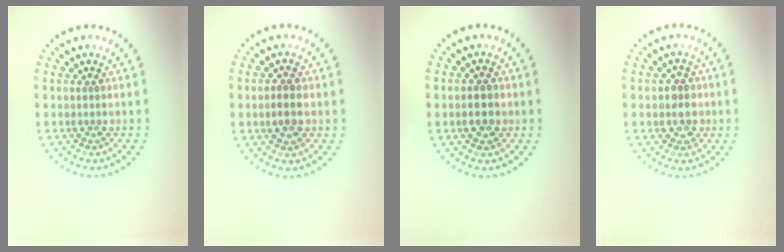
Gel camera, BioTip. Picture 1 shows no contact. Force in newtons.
{"total": 1.5, "press": 1.5, "slide": 0.1}
{"total": 2.4, "press": 2.3, "slide": 0.3}
{"total": 2.2, "press": 2.1, "slide": 0.8}